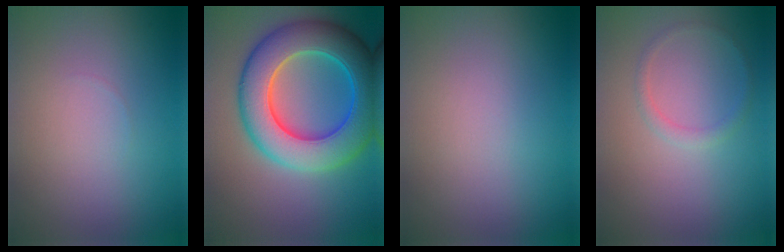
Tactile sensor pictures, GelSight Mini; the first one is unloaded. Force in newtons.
{"total": 10.7, "press": 10.7, "slide": 0.4}
{"total": 0.0}
{"total": 1.0, "press": 1.0, "slide": 0.1}